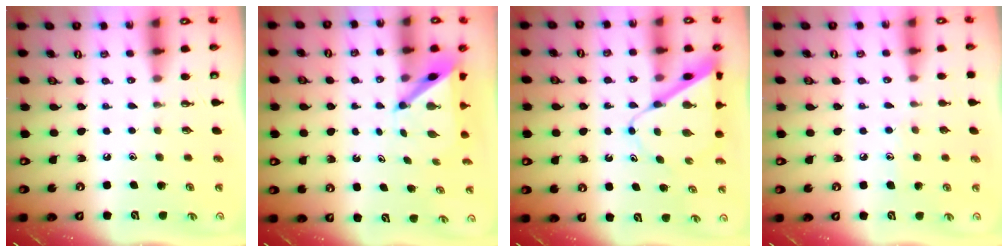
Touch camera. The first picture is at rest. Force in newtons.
{"total": 4.7, "press": 4.7, "slide": 0.5}
{"total": 7.7, "press": 7.7, "slide": 0.4}
{"total": 5.7, "press": 5.7, "slide": 0.6}